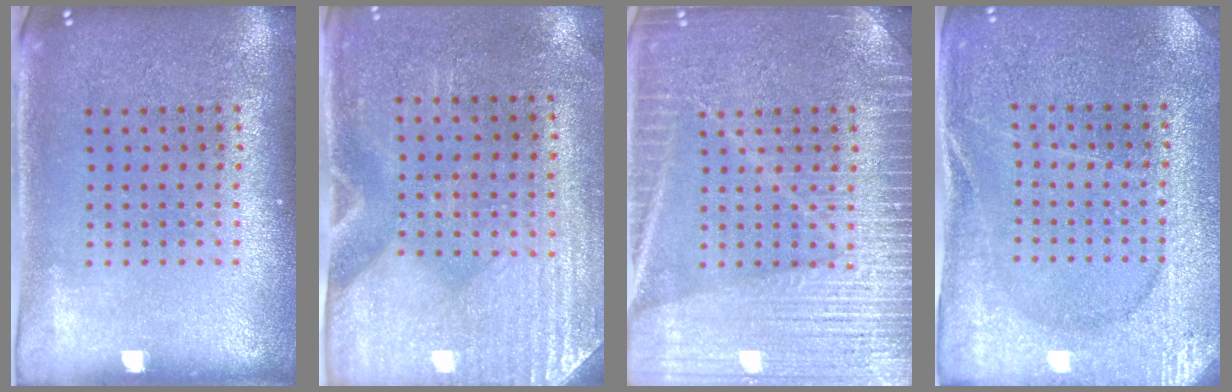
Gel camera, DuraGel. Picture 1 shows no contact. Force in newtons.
{"total": 3.0, "press": 2.6, "slide": 1.5}
{"total": 5.9, "press": 5.9, "slide": 0.9}
{"total": 2.9, "press": 2.9, "slide": 0.3}